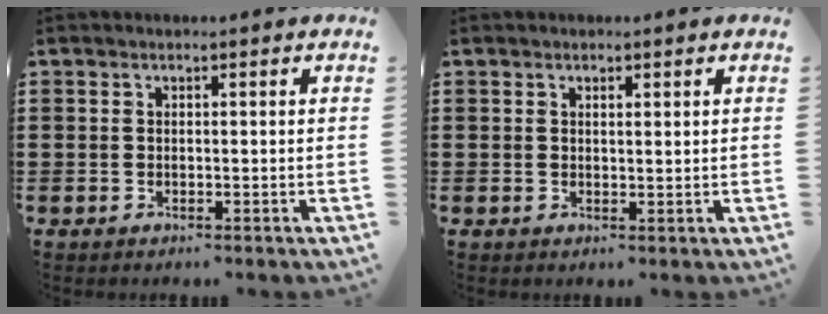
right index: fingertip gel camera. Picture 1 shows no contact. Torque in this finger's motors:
{"motor_torque": [-0.20, 0.22, -0.04, 0.00]}